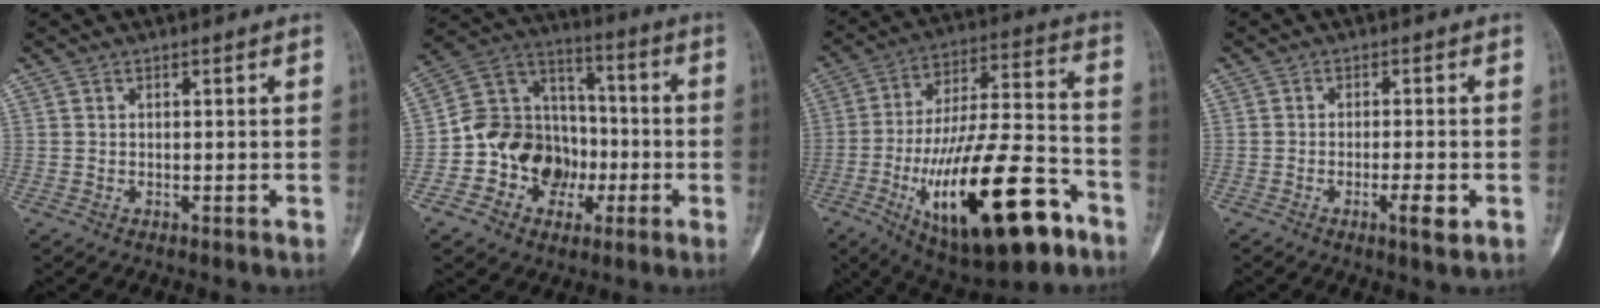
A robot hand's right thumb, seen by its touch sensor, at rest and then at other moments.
{"total": 15.9, "force": [-4.0, 13.4, 7.6], "torque": [-0.077, 0.064, -0.069]}
{"total": 28.2, "force": [-12.0, 10.3, 23.3], "torque": [-0.395, 0.052, -0.178]}
{"total": 3.7, "force": [-1.3, 0.7, 3.4], "torque": [-0.055, -0.003, -0.021]}